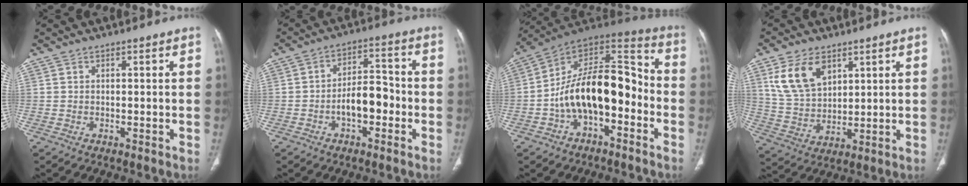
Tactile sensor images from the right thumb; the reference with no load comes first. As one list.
[{"total": 8.2, "force": [-2.6, 4.5, 6.4], "torque": [-0.089, 0.035, -0.048]}, {"total": 19.3, "force": [-4.6, 10.6, 15.5], "torque": [-0.229, 0.076, -0.080]}, {"total": 11.7, "force": [5.7, 7.1, 7.3], "torque": [-0.125, -0.020, 0.122]}]